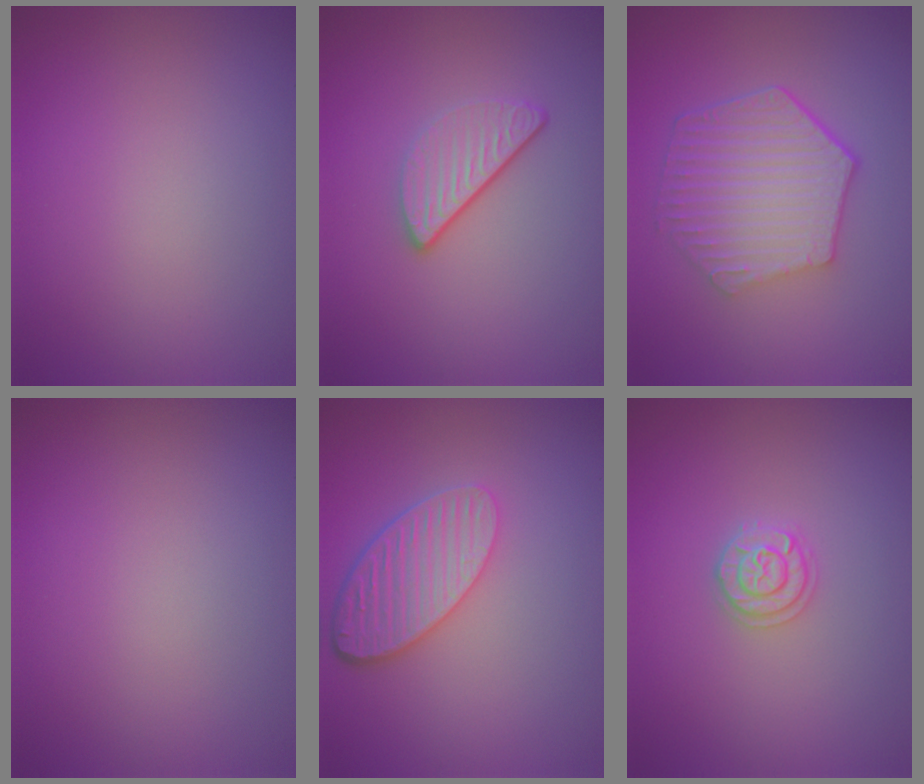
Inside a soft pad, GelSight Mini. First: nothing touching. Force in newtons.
{"total": 3.0, "press": 2.3, "slide": 1.9}
{"total": 6.4, "press": 4.8, "slide": 4.3}
{"total": 0.0}
{"total": 4.8, "press": 3.9, "slide": 2.8}
{"total": 2.0, "press": 1.9, "slide": 0.3}